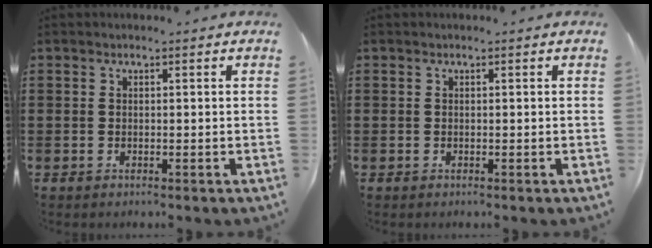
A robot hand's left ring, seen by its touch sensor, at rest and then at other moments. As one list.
[{"total": 0.0}]